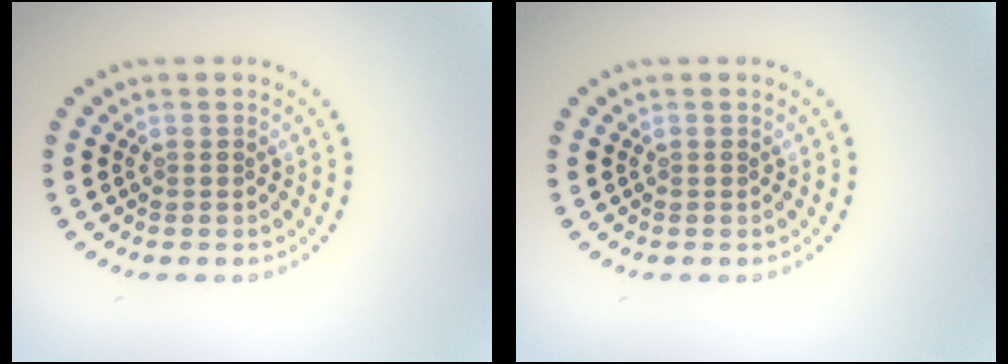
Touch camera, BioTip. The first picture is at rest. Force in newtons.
{"total": 0.0}